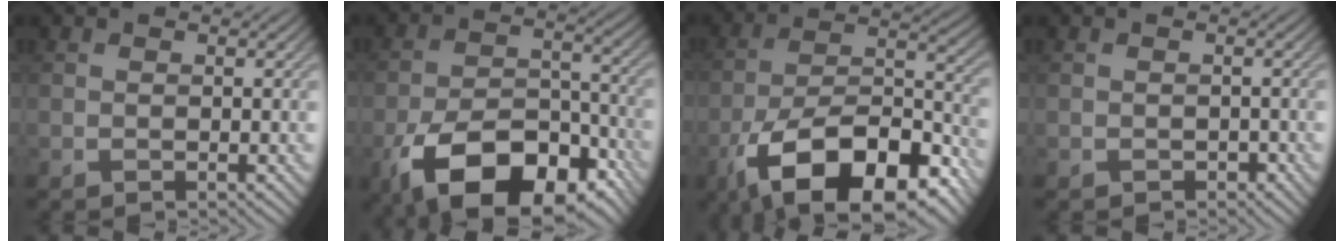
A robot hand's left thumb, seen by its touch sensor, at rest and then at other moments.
{"total": 15.9, "force": [-9.4, 8.2, 9.8], "torque": [-0.187, -0.027, -0.156]}
{"total": 17.8, "force": [-10.7, 7.8, 11.9], "torque": [-0.209, -0.024, -0.189]}
{"total": 0.7, "force": [-0.4, 0.6, 0.2], "torque": [-0.003, -0.002, -0.009]}